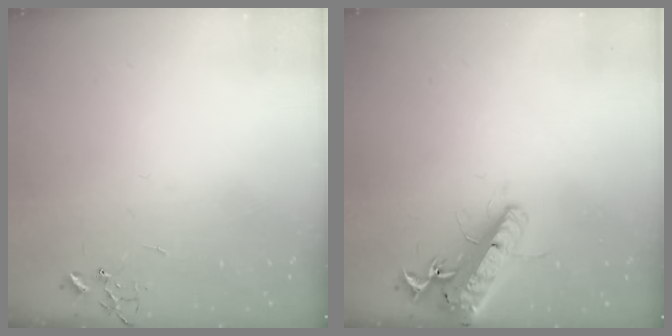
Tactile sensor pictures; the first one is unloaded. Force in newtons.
{"total": 17.1, "press": 16.8, "slide": 3.4}